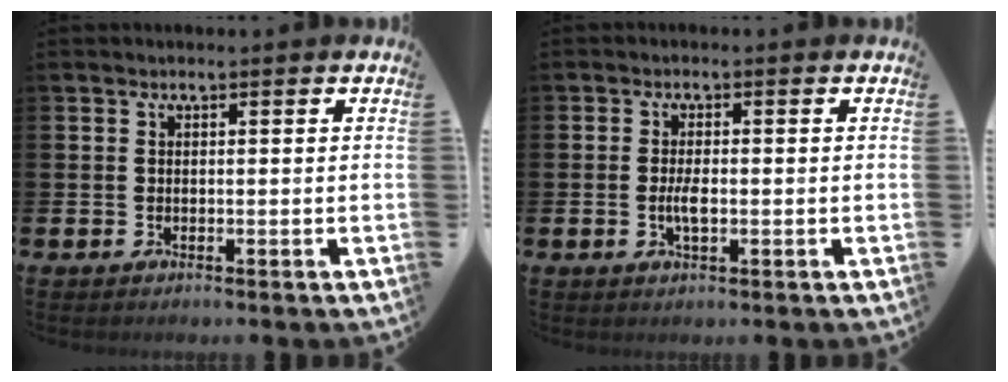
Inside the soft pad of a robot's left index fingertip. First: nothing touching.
{"total": 2.6, "force": [-0.4, 1.0, 2.4], "torque": [-0.037, -0.003, -0.010]}